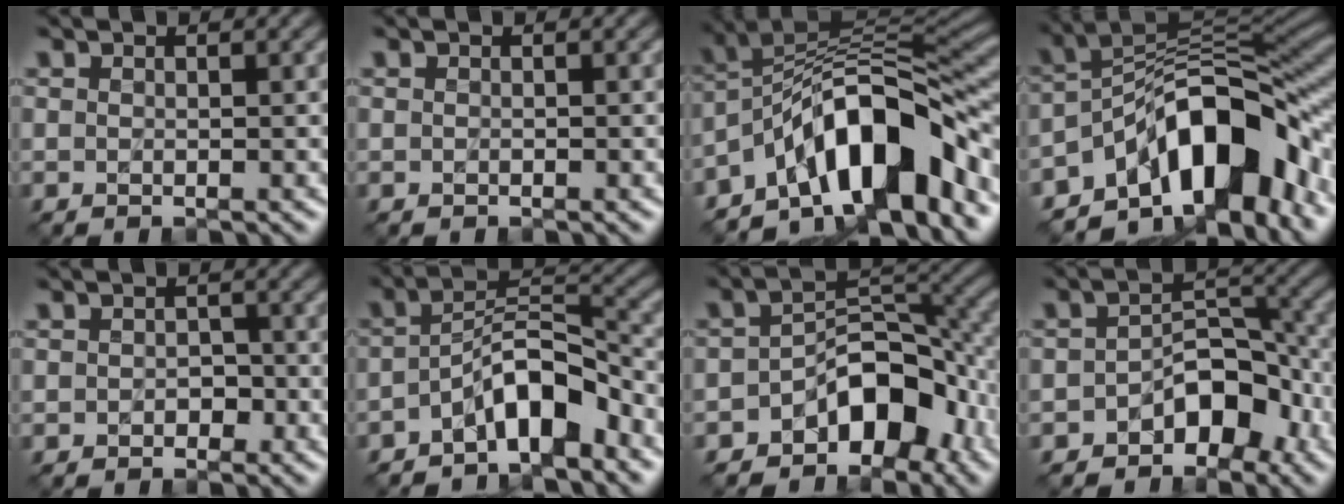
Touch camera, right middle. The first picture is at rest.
{"total": 0.0}
{"total": 11.5, "force": [-6.0, 4.5, 8.8], "torque": [-0.112, 0.021, -0.116]}
{"total": 12.1, "force": [-6.3, 5.4, 8.9], "torque": [-0.111, 0.015, -0.122]}
{"total": 1.2, "force": [-0.4, 1.0, 0.6], "torque": [-0.007, 0.000, -0.008]}
{"total": 5.8, "force": [-3.5, 2.1, 4.2], "torque": [-0.063, 0.013, -0.067]}
{"total": 7.7, "force": [-4.1, 4.4, 4.9], "torque": [-0.050, 0.005, -0.075]}
{"total": 5.1, "force": [-2.7, 3.0, 3.1], "torque": [-0.030, 0.006, -0.047]}